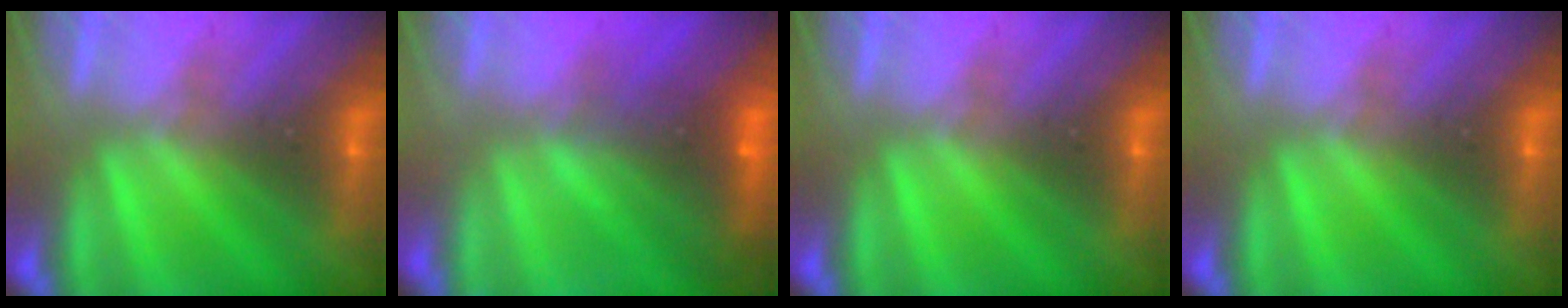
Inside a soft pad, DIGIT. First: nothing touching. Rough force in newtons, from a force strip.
{"total": 7.4}
{"total": 0.0}
{"total": 0.0}